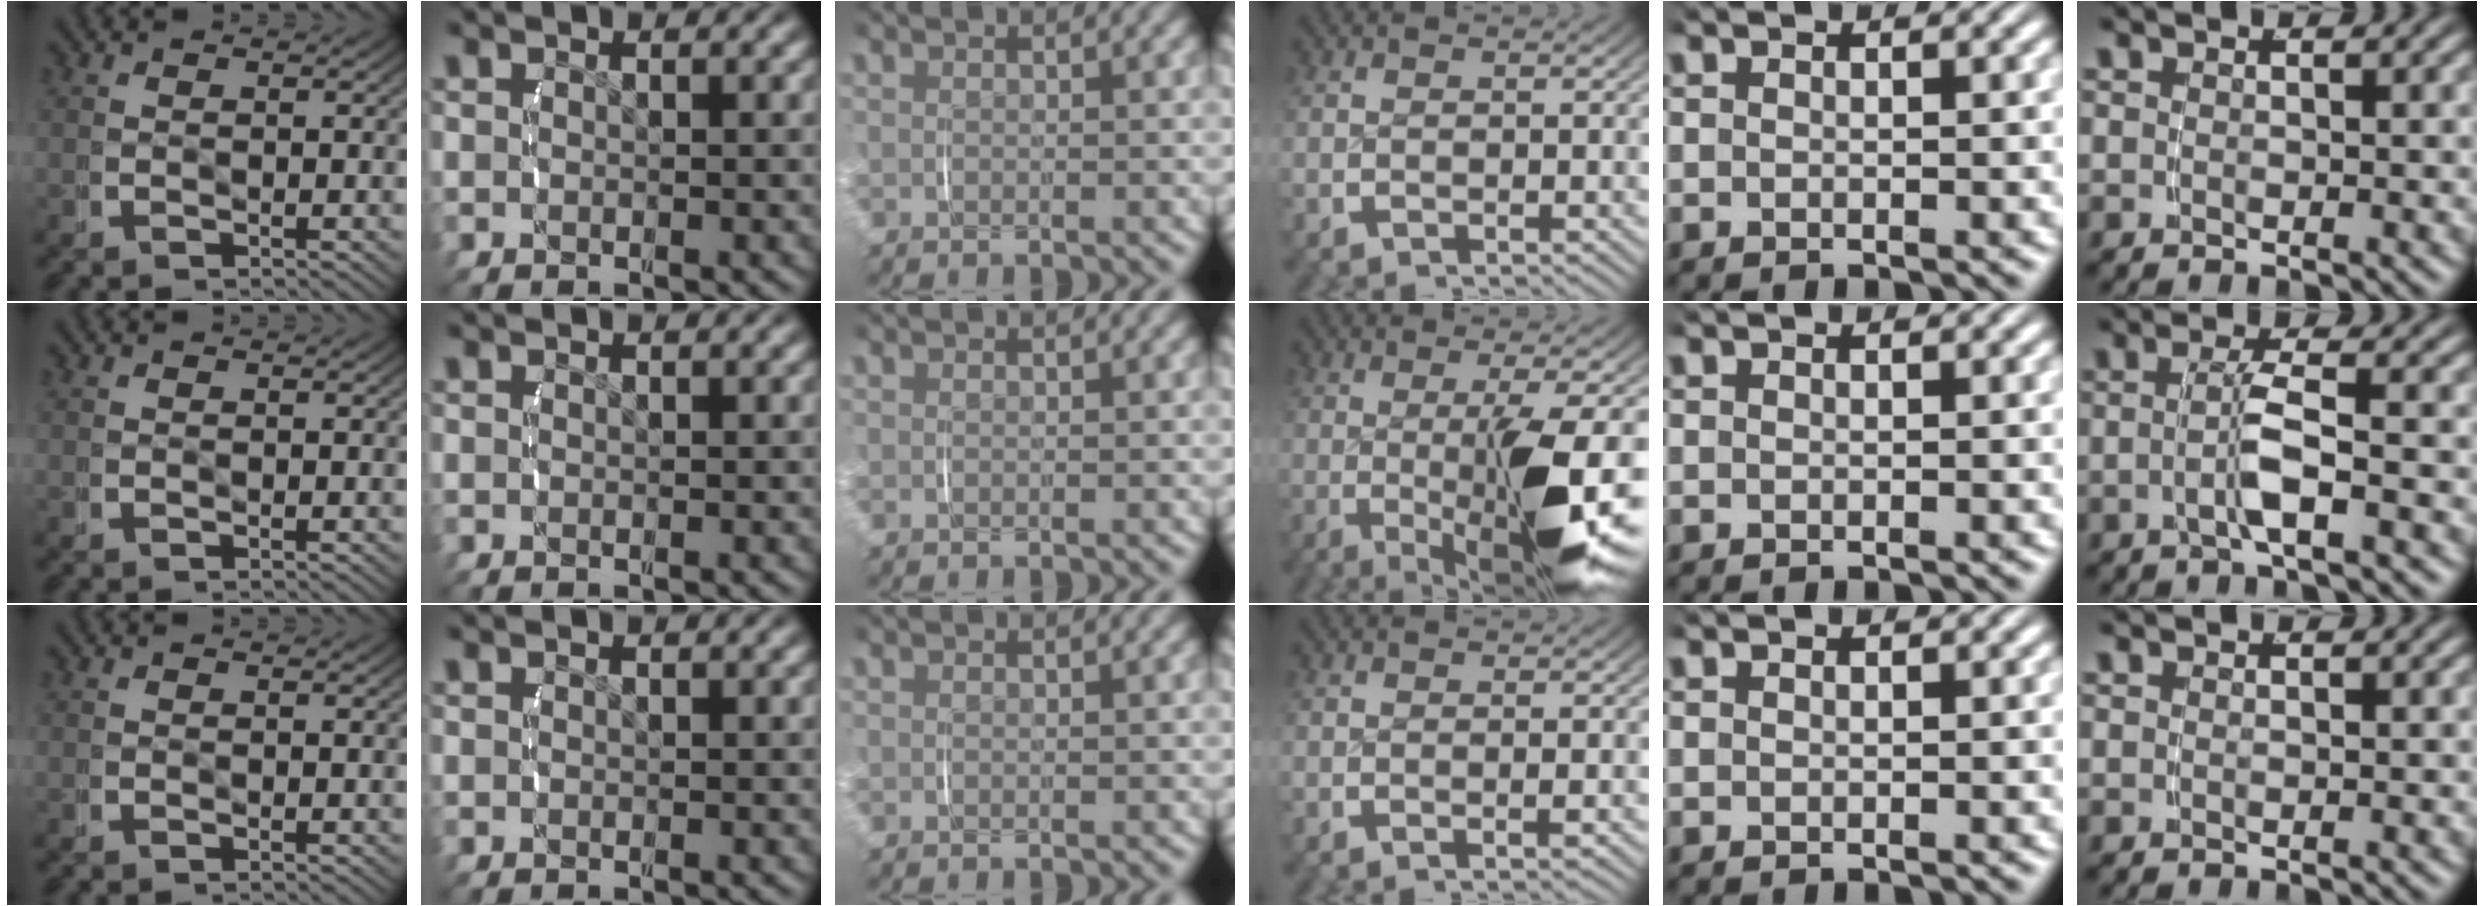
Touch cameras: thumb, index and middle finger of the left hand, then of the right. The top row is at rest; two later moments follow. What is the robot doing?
{"motion": "lift_and_place", "object": "jar lid"}